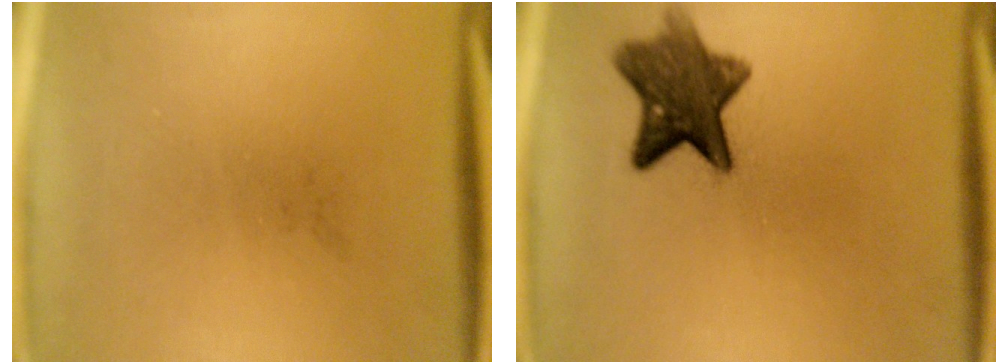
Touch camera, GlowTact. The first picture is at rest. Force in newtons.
{"total": 8.8}